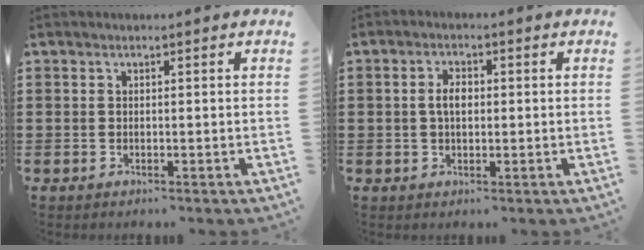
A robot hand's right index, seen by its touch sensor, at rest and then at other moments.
{"total": 3.0, "force": [0.1, 1.6, 2.6], "torque": [-0.051, 0.007, 0.000]}